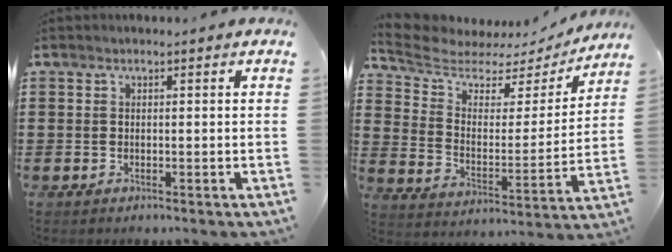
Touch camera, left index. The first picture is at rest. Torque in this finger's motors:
{"motor_torque": [1.01, -1.13, 0.22, 0.05]}